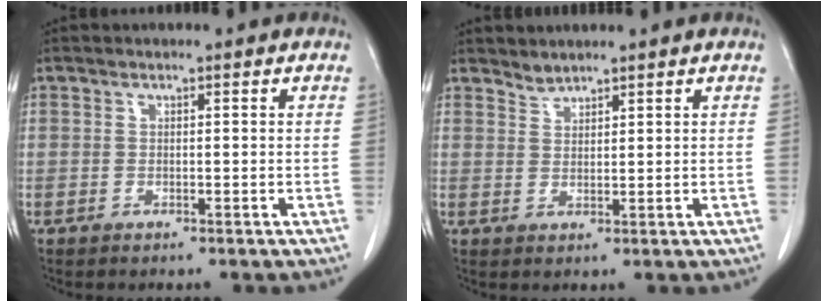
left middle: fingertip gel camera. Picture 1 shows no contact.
{"total": 1.6, "force": [1.6, 0.1, -0.2], "torque": [0.002, -0.001, 0.032]}